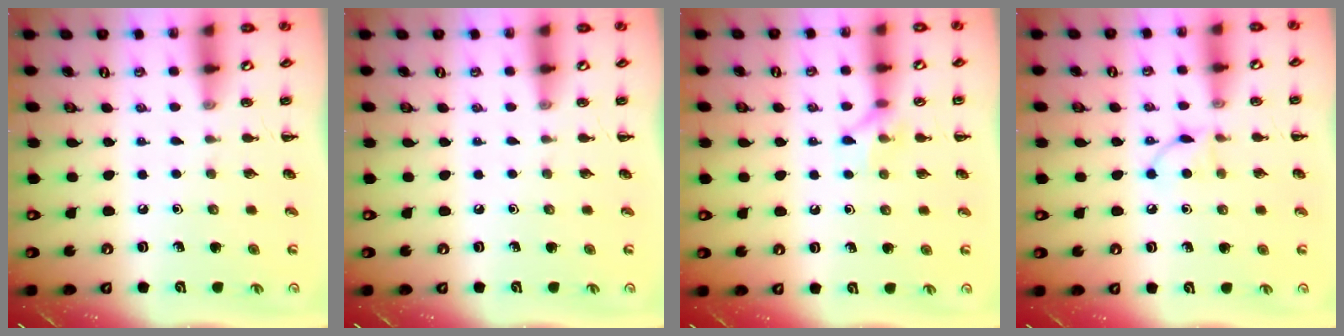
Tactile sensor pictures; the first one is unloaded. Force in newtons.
{"total": 0.0}
{"total": 7.1, "press": 7.1, "slide": 0.8}
{"total": 5.3, "press": 5.2, "slide": 1.1}